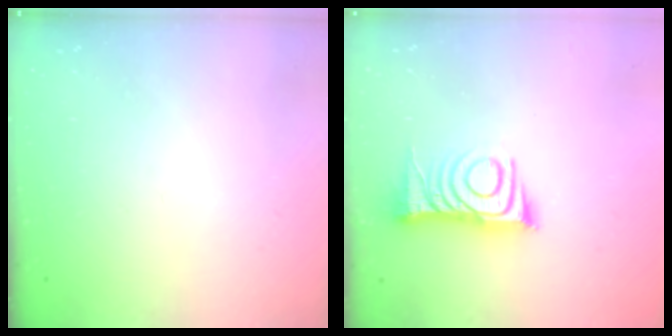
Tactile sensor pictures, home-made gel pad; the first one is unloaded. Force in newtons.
{"total": 12.5, "press": 12.5, "slide": 0.9}